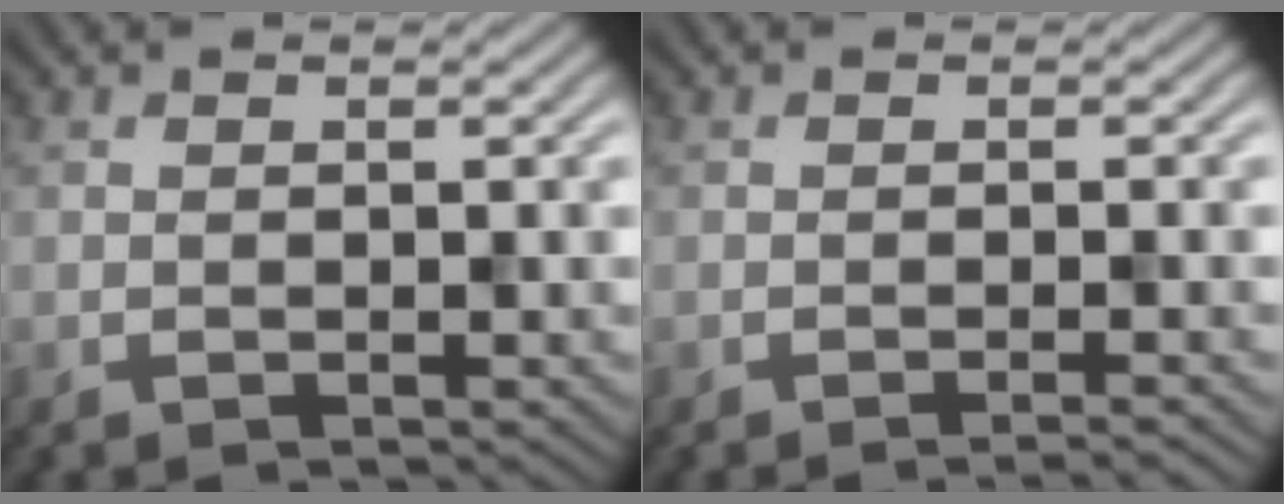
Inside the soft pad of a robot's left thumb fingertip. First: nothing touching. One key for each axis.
{"total": 1.5, "fx": -0.9, "fy": 0.2, "fz": 1.2, "tx": -0.009, "ty": 0.001, "tz": -0.021}